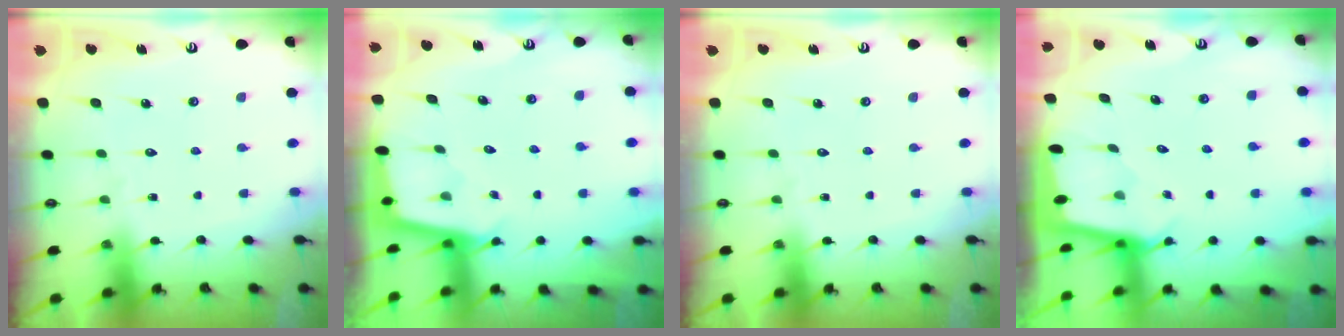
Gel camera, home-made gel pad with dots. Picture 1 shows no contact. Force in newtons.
{"total": 2.3, "press": 2.3, "slide": 0.2}
{"total": 0.0}
{"total": 1.6, "press": 1.6, "slide": 0.2}